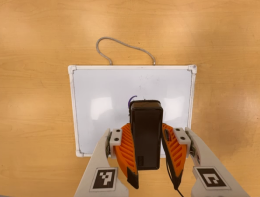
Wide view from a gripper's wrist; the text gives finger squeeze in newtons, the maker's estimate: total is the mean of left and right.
{"total": 6.2, "left": 5.2, "right": 7.1}